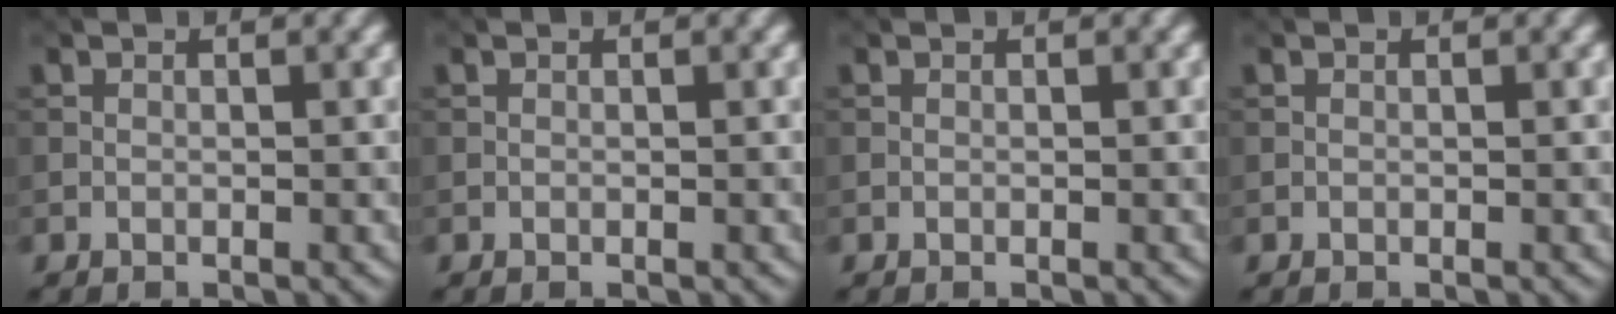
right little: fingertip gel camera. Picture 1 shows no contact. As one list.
[{"total": 0.0}, {"total": 0.0}, {"total": 0.0}]